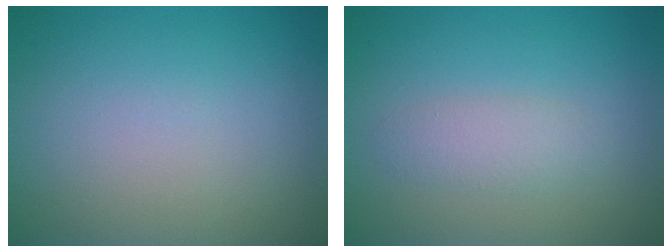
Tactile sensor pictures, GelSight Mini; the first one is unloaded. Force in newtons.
{"total": 1.9, "press": 1.9, "slide": 0.1}